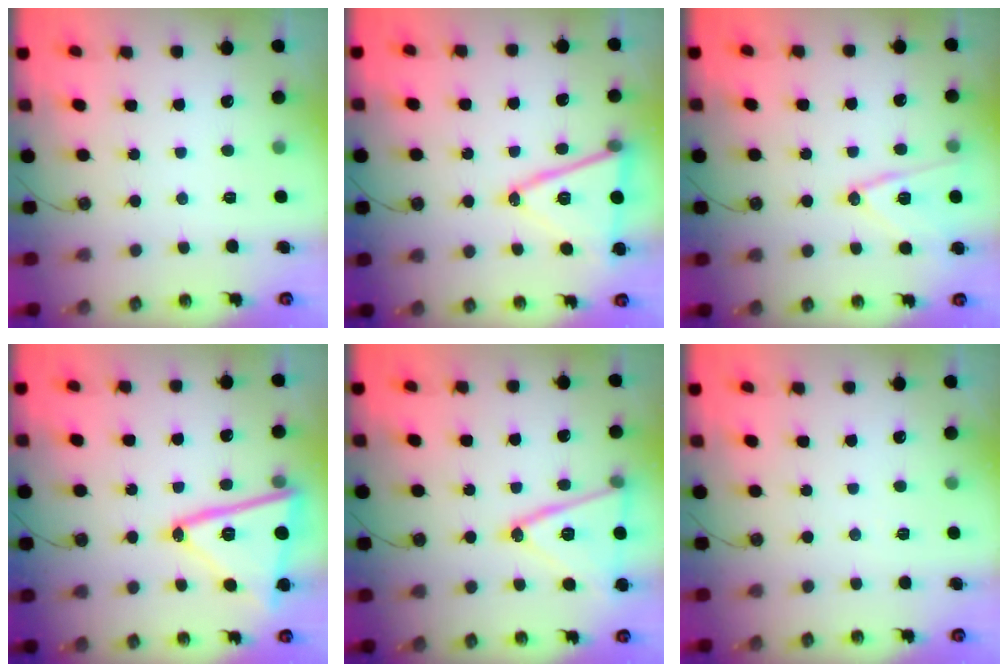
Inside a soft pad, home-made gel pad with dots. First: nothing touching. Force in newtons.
{"total": 15.8, "press": 15.4, "slide": 3.6}
{"total": 12.8, "press": 12.8, "slide": 0.5}
{"total": 20.6, "press": 20.6, "slide": 1.2}
{"total": 17.5, "press": 17.2, "slide": 3.4}
{"total": 2.2, "press": 1.9, "slide": 1.1}